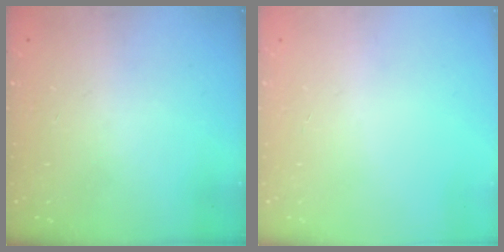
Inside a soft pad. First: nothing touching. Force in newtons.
{"total": 0.0}